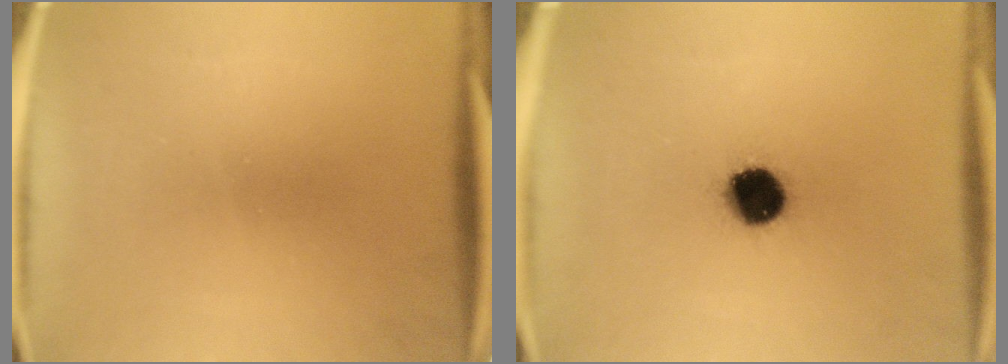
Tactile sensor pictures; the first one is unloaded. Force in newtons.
{"total": 10.6}